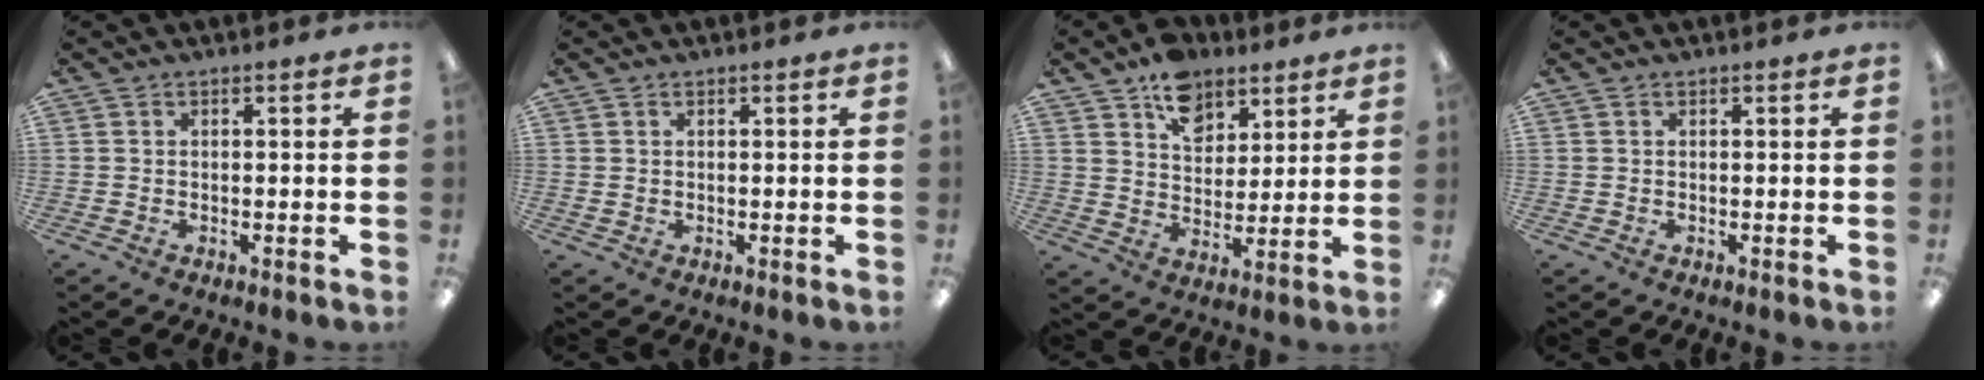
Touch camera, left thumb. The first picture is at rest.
{"total": 0.6, "force": [0.4, 0.4, 0.1], "torque": [-0.003, 0.003, 0.007]}
{"total": 10.6, "force": [7.2, 6.9, 3.7], "torque": [-0.047, -0.037, 0.130]}
{"total": 0.0}